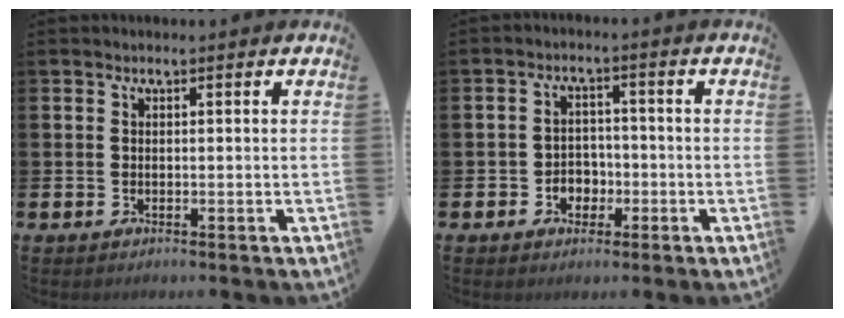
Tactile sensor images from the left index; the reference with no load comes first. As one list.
[{"total": 3.2, "force": [-1.5, 2.6, 0.9], "torque": [-0.025, 0.005, -0.036]}]